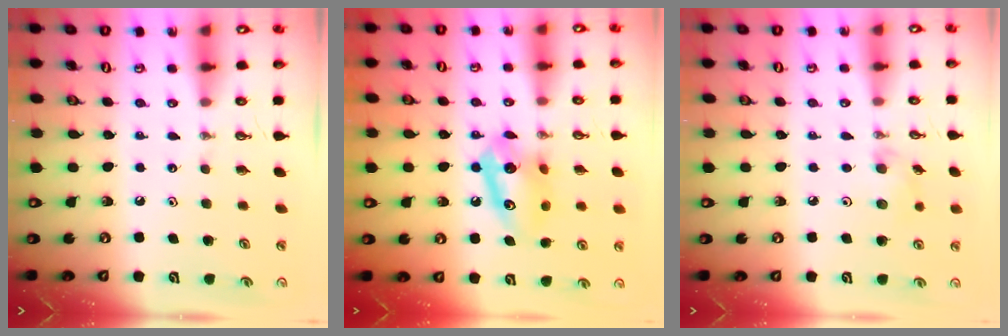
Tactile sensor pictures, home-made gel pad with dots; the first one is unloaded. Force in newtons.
{"total": 9.9, "press": 9.8, "slide": 1.4}
{"total": 5.1, "press": 4.8, "slide": 1.7}